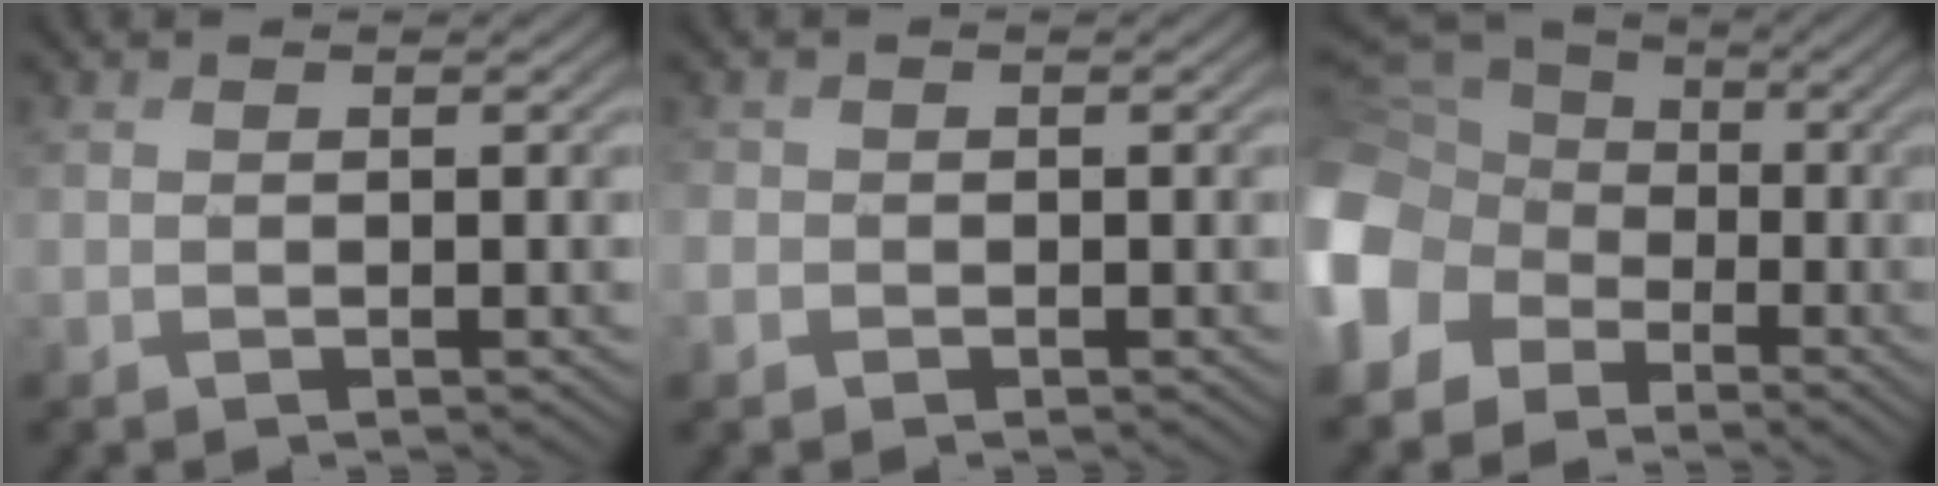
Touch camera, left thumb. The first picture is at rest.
{"total": 1.5, "force": [-0.5, 1.4, 0.2], "torque": [-0.005, -0.004, -0.017]}
{"total": 14.7, "force": [-4.5, 11.9, 7.5], "torque": [-0.236, -0.033, -0.101]}